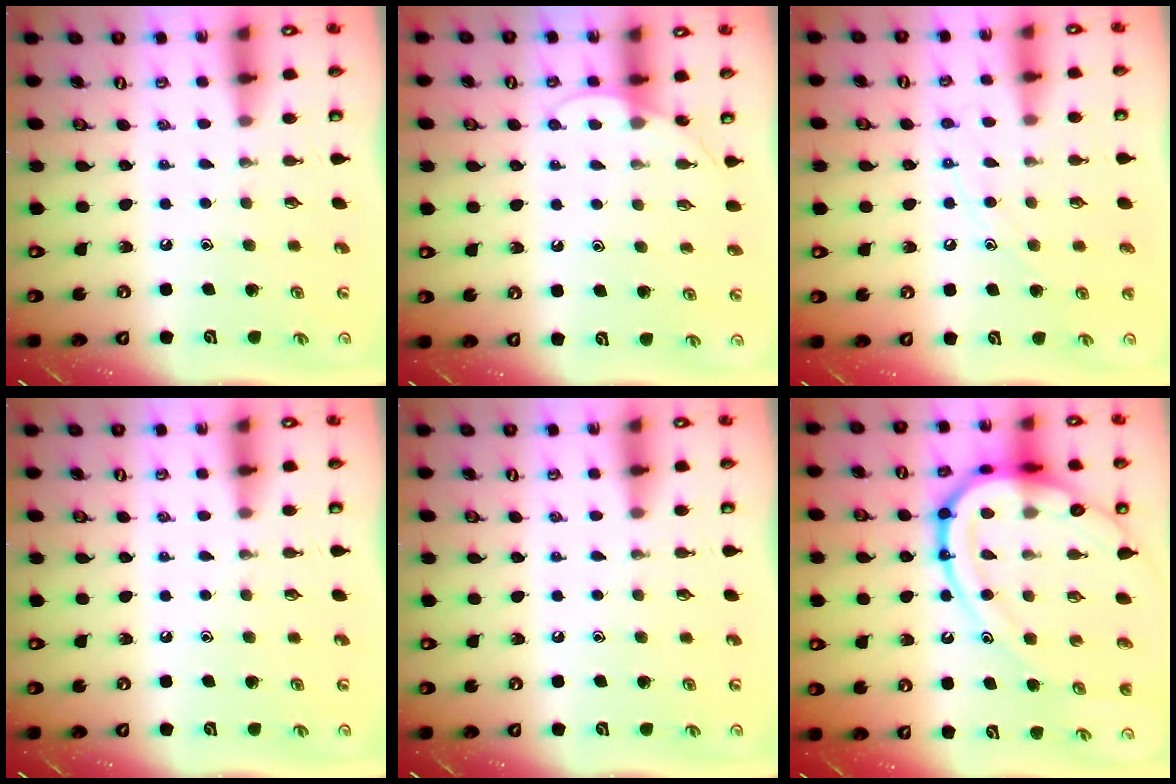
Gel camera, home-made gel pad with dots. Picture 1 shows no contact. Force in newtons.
{"total": 4.0, "press": 4.0, "slide": 0.4}
{"total": 7.9, "press": 7.9, "slide": 0.7}
{"total": 0.0}
{"total": 0.0}
{"total": 21.8, "press": 21.7, "slide": 2.2}